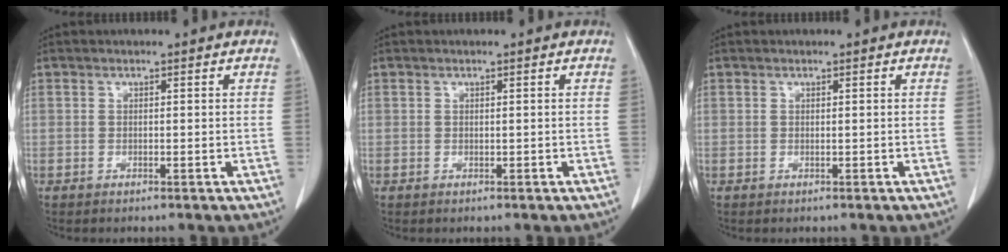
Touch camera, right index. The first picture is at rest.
{"total": 0.0}
{"total": 0.0}